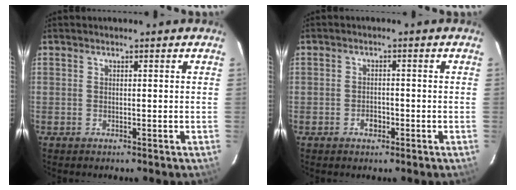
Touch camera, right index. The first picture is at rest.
{"total": 2.5, "force": [-1.2, 1.7, 1.3], "torque": [-0.024, 0.006, -0.019]}